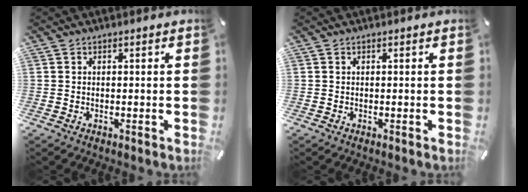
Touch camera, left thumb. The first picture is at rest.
{"total": 0.0}